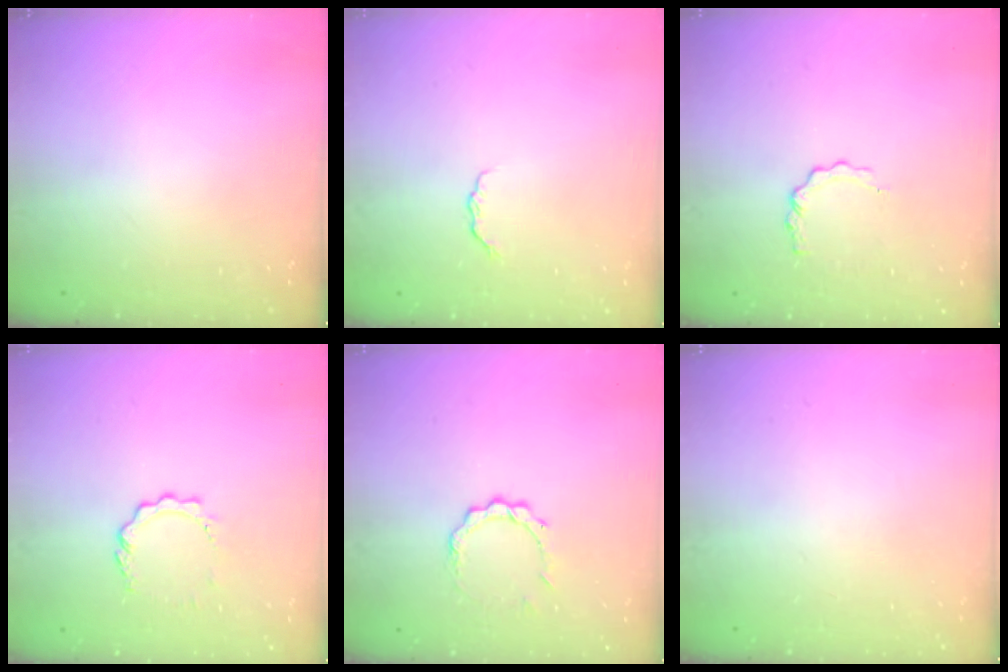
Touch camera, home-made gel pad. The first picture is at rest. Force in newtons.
{"total": 3.6, "press": 3.5, "slide": 0.5}
{"total": 3.5, "press": 3.5, "slide": 0.3}
{"total": 6.5, "press": 6.5, "slide": 0.6}
{"total": 5.5, "press": 5.5, "slide": 0.5}
{"total": 0.0}